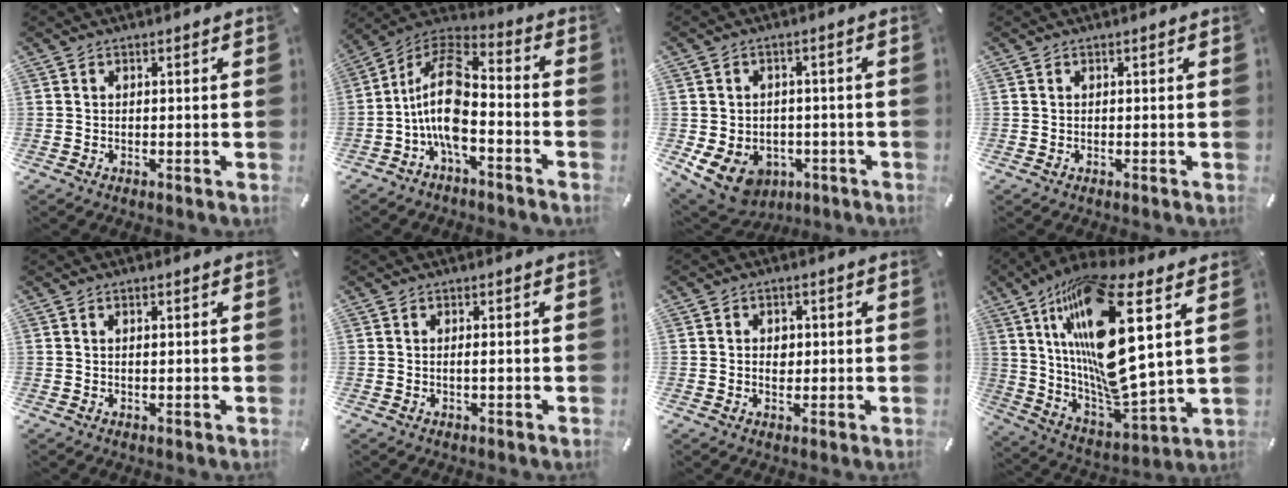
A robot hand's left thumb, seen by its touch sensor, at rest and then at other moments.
{"total": 12.8, "force": [-4.0, 6.2, 10.4], "torque": [-0.224, 0.006, -0.075]}
{"total": 8.9, "force": [-3.5, 7.1, 4.0], "torque": [-0.096, 0.007, -0.060]}
{"total": 0.0}
{"total": 0.8, "force": [0.2, 0.2, 0.7], "torque": [-0.013, 0.000, 0.003]}
{"total": 1.1, "force": [-0.1, 0.1, 1.1], "torque": [-0.021, -0.003, -0.001]}
{"total": 3.1, "force": [0.1, 2.5, 1.9], "torque": [-0.015, -0.005, -0.005]}
{"total": 23.4, "force": [9.3, 6.0, 20.7], "torque": [-0.422, -0.068, 0.147]}